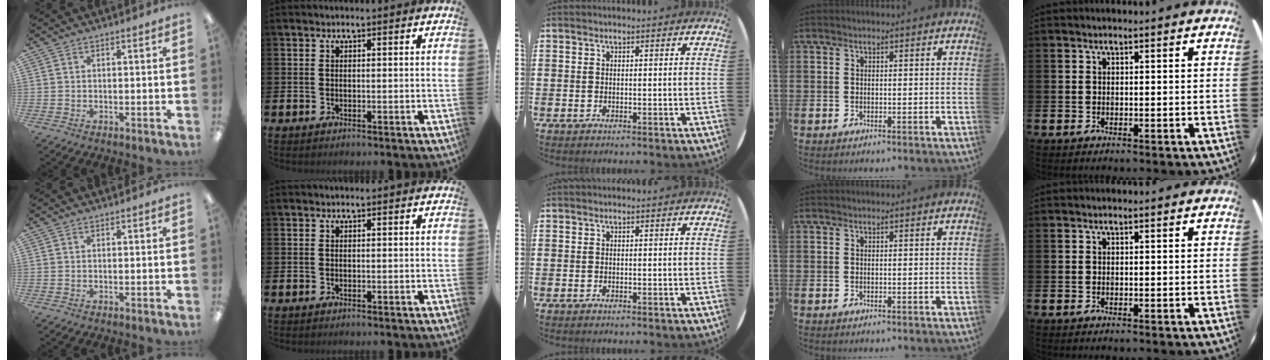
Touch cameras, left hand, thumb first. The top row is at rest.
{}